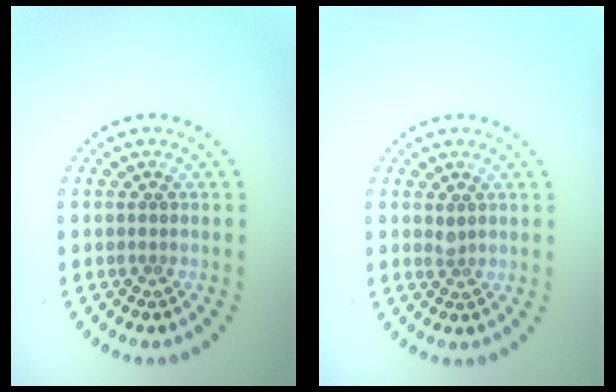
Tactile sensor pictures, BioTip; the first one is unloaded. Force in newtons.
{"total": 0.6, "press": 0.5, "slide": 0.4}